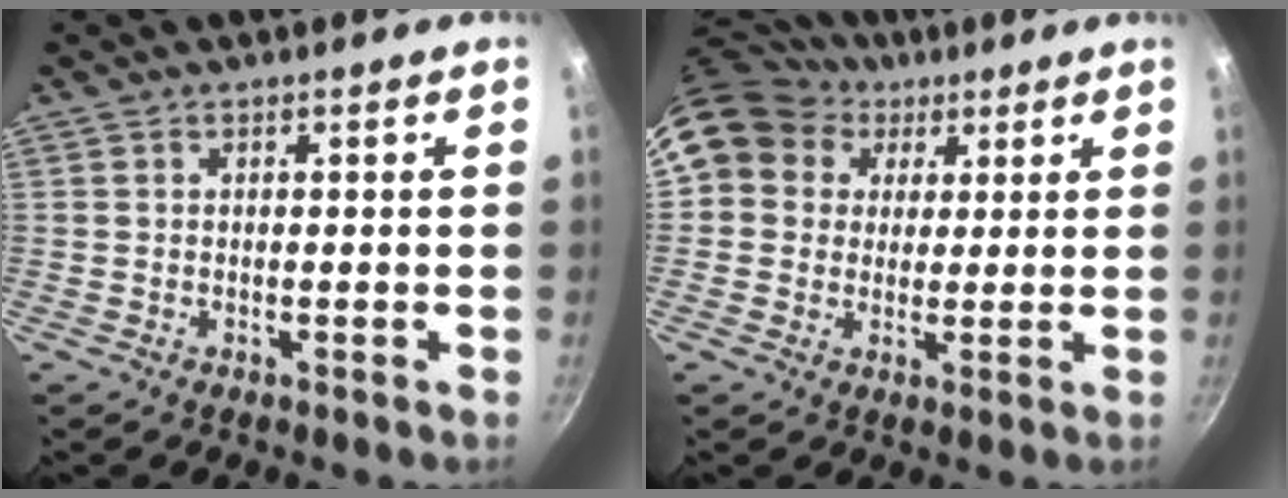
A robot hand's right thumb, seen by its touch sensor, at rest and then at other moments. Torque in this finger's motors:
{"motor_torque": [-0.56, 1.44, 0.13, -0.06, 0.34]}